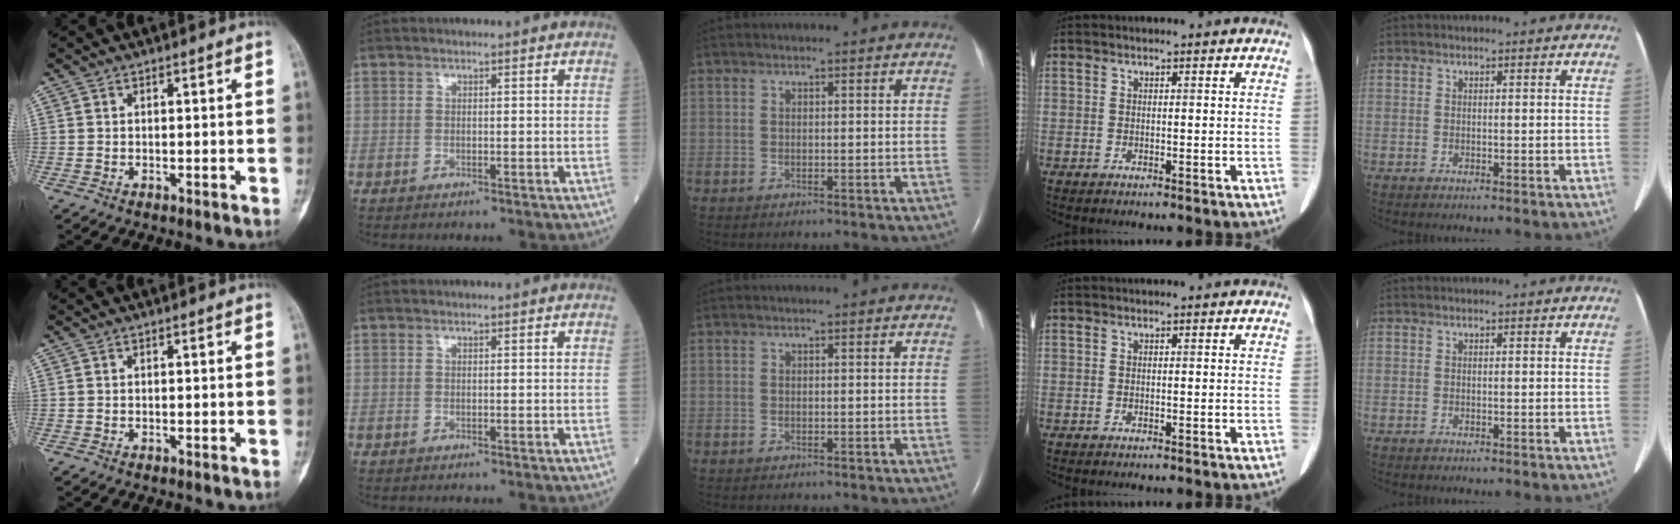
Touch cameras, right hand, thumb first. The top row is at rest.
{}